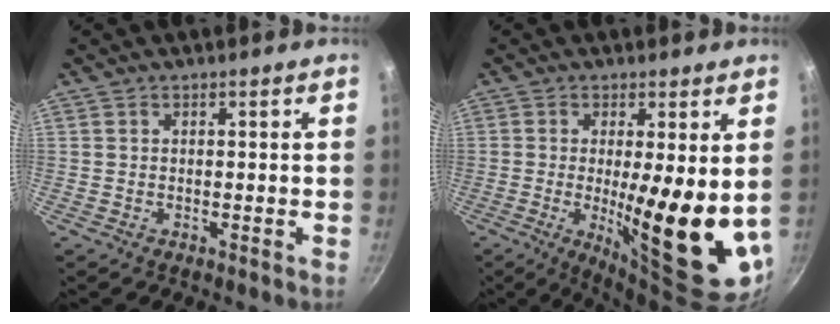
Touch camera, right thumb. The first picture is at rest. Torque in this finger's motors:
{"motor_torque": [1.72, 3.28, 2.03, 0.30, 0.39]}